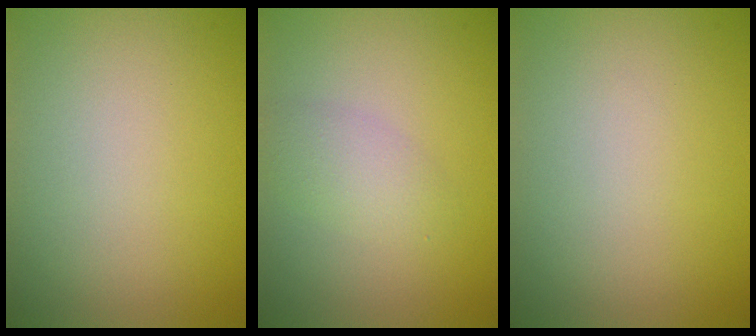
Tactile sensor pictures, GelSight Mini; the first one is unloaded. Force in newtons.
{"total": 2.3, "press": 2.3, "slide": 0.1}
{"total": 0.0}